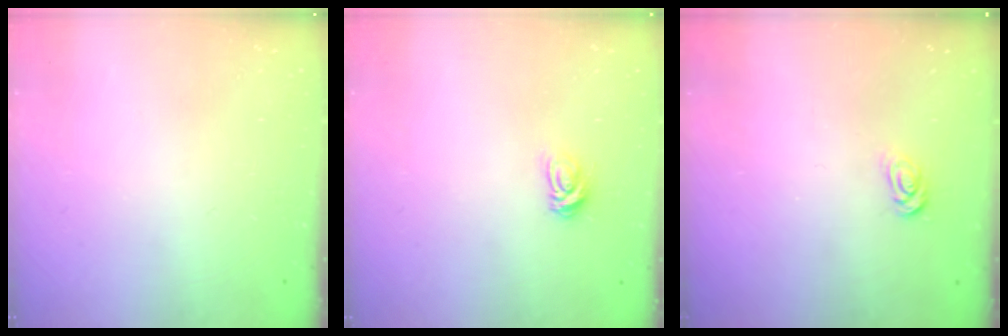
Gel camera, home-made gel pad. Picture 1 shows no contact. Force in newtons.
{"total": 3.9, "press": 3.9, "slide": 0.5}
{"total": 2.6, "press": 2.6, "slide": 0.4}